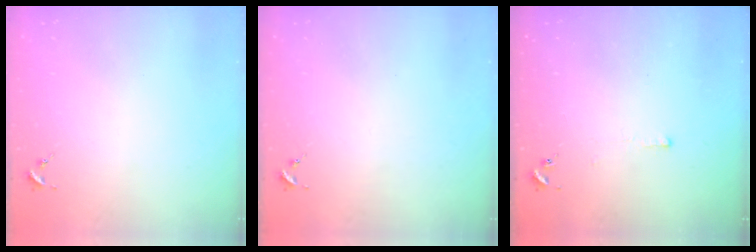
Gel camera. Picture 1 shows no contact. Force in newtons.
{"total": 0.0}
{"total": 2.4, "press": 2.4, "slide": 0.5}